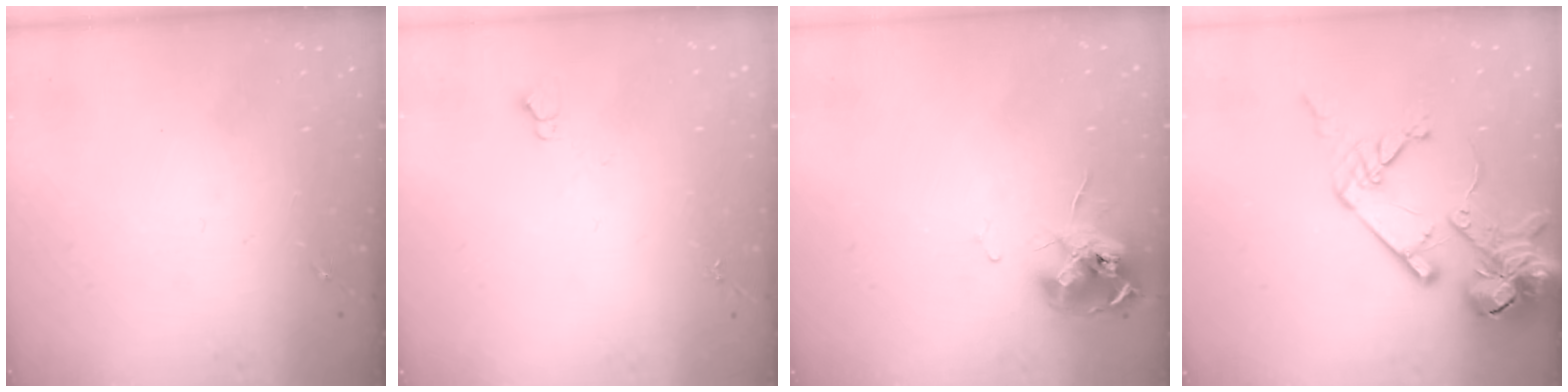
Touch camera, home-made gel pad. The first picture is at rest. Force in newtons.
{"total": 3.1, "press": 3.0, "slide": 0.3}
{"total": 12.1, "press": 12.0, "slide": 1.2}
{"total": 23.3, "press": 23.1, "slide": 3.0}